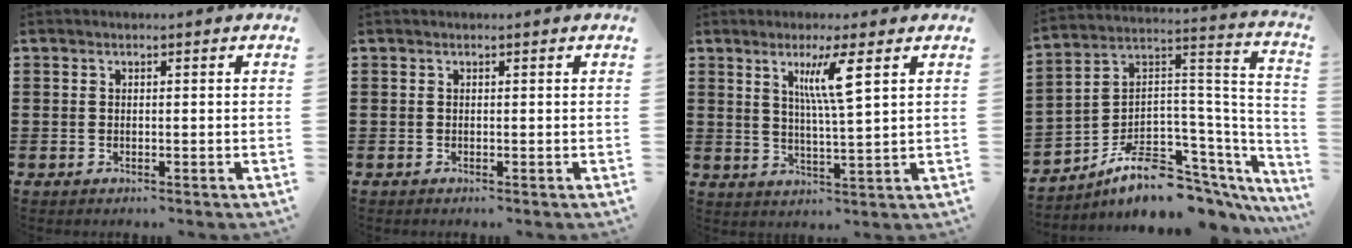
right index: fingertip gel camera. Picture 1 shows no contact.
{"total": 0.0}
{"total": 6.4, "force": [2.9, 0.1, 5.7], "torque": [-0.112, -0.003, 0.042]}
{"total": 10.7, "force": [-6.7, 5.4, 6.3], "torque": [-0.124, 0.005, -0.116]}